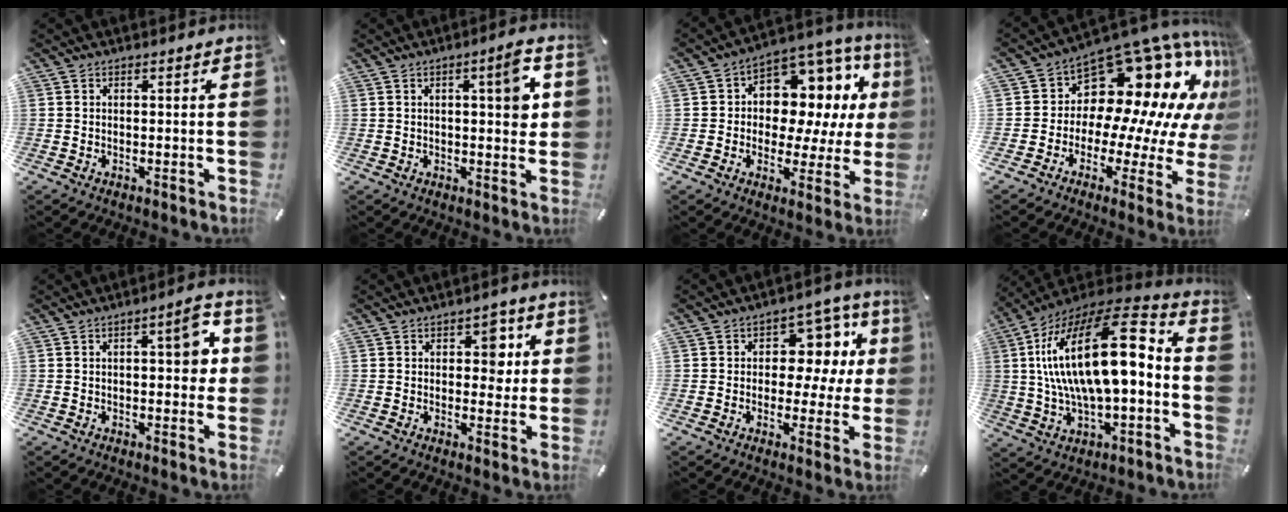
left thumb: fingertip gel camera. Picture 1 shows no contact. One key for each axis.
{"total": 5.9, "fx": 0.8, "fy": 2.3, "fz": 5.3, "tx": -0.069, "ty": 0.001, "tz": 0.005}
{"total": 11.2, "fx": 2.8, "fy": 8.9, "fz": 6.3, "tx": -0.083, "ty": -0.038, "tz": 0.057}
{"total": 18.0, "fx": 10.5, "fy": 10.6, "fz": 10.1, "tx": -0.136, "ty": -0.115, "tz": 0.189}
{"total": 6.9, "fx": 1.1, "fy": 2.9, "fz": 6.2, "tx": -0.069, "ty": -0.003, "tz": 0.008}
{"total": 5.7, "fx": 1.5, "fy": 3.9, "fz": 3.8, "tx": -0.027, "ty": -0.011, "tz": 0.014}
{"total": 10.6, "fx": 2.8, "fy": 7.7, "fz": 6.8, "tx": -0.083, "ty": -0.025, "tz": 0.047}
{"total": 25.5, "fx": 3.6, "fy": 11.5, "fz": 22.4, "tx": -0.434, "ty": -0.017, "tz": 0.058}